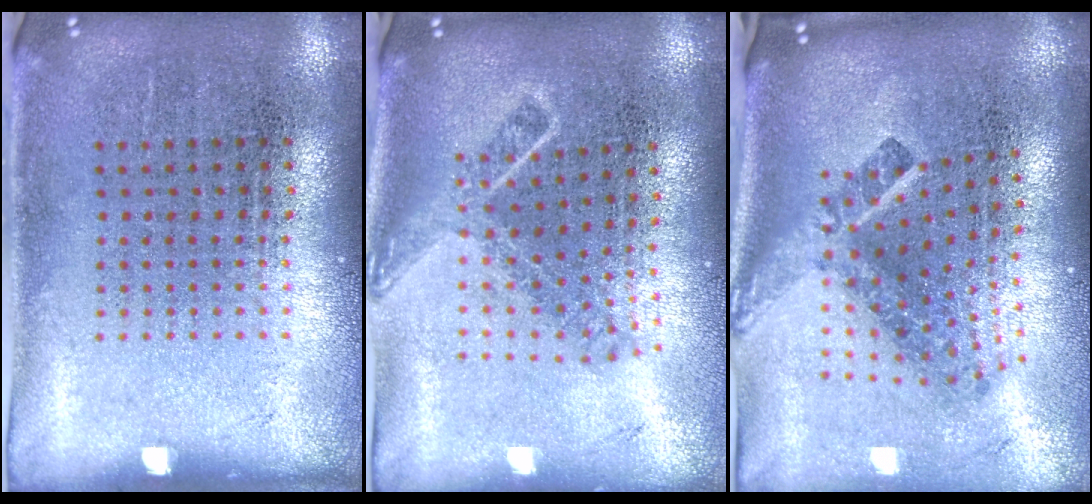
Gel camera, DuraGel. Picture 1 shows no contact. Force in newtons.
{"total": 1.7, "press": 1.3, "slide": 1.1}
{"total": 2.7, "press": 1.6, "slide": 2.1}